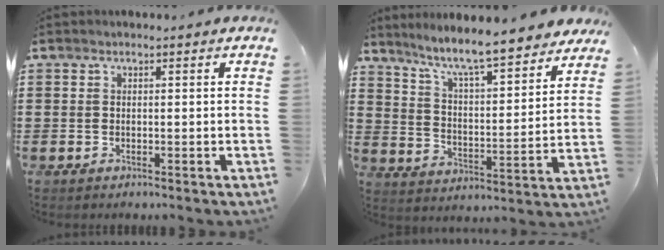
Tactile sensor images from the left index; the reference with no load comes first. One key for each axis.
{"total": 7.8, "fx": 6.9, "fy": 0.0, "fz": 3.8, "tx": -0.101, "ty": -0.048, "tz": 0.110}